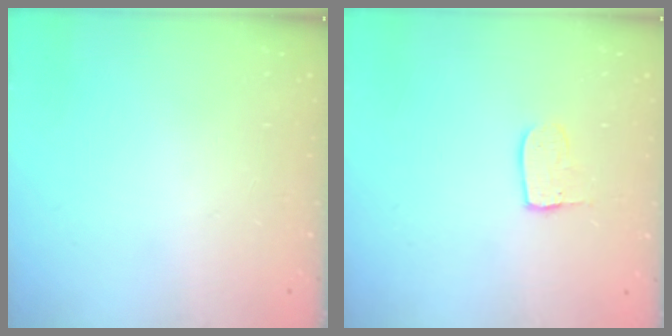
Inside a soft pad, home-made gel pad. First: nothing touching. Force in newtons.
{"total": 6.3, "press": 6.3, "slide": 0.3}